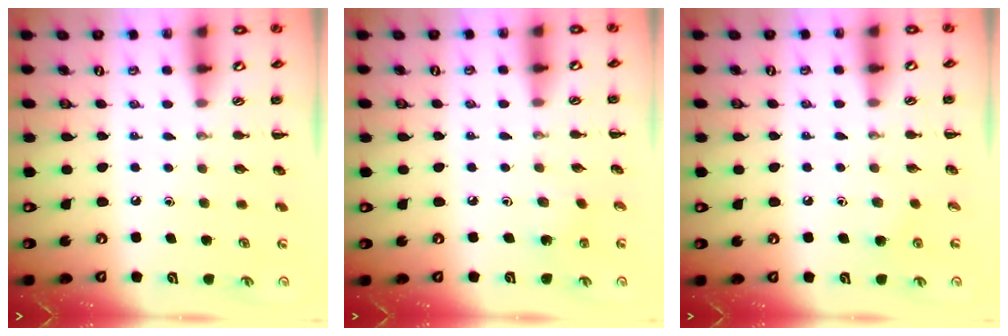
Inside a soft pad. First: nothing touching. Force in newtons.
{"total": 1.8, "press": 1.7, "slide": 0.6}
{"total": 2.4, "press": 2.3, "slide": 0.9}